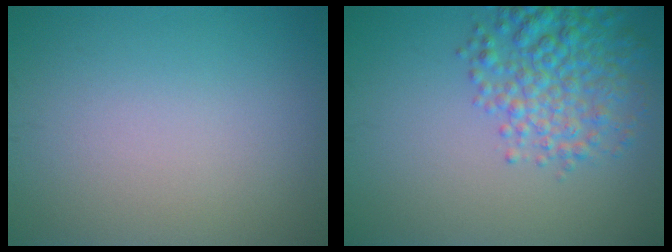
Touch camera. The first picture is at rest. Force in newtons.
{"total": 5.4, "press": 5.4, "slide": 0.2}